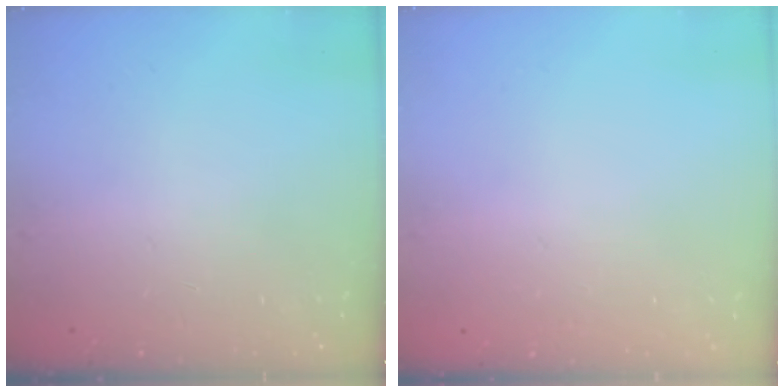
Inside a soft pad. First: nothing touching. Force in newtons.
{"total": 0.0}